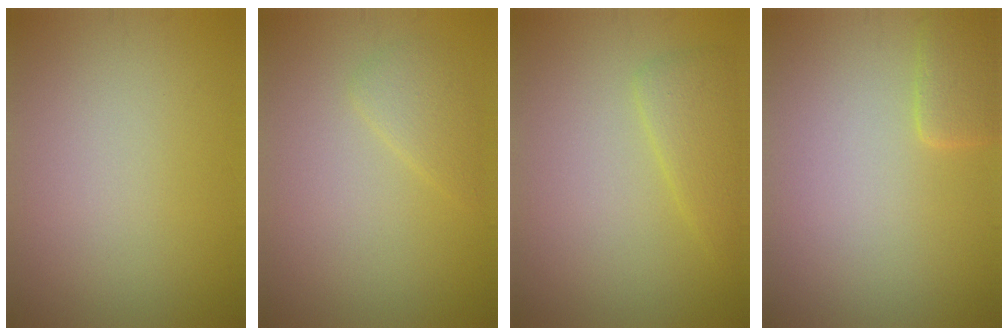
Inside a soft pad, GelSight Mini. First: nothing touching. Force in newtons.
{"total": 1.7, "press": 1.7, "slide": 0.1}
{"total": 2.4, "press": 2.4, "slide": 0.2}
{"total": 2.3, "press": 2.3, "slide": 0.2}